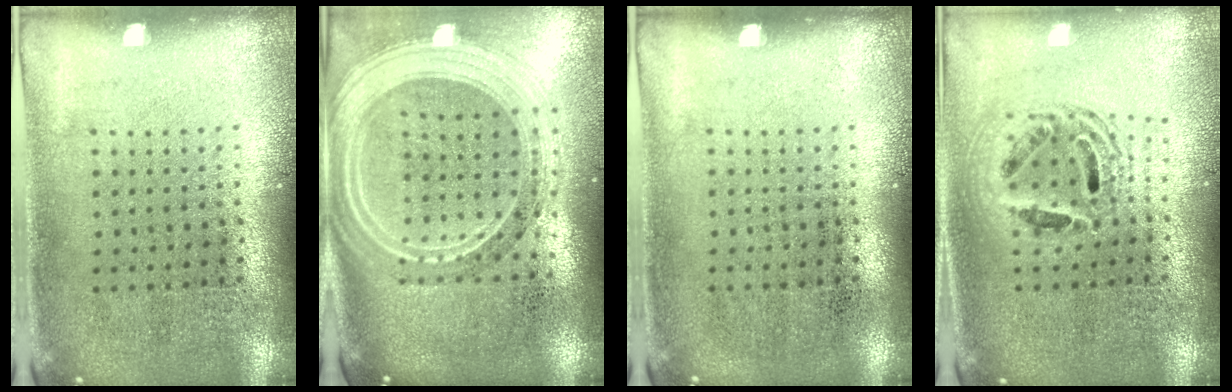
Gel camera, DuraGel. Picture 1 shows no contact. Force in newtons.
{"total": 2.7, "press": 2.2, "slide": 1.6}
{"total": 0.0}
{"total": 1.6, "press": 1.3, "slide": 0.9}